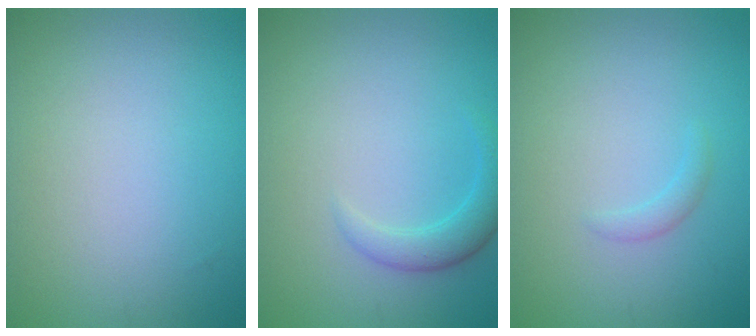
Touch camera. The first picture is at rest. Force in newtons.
{"total": 2.2, "press": 2.2, "slide": 0.2}
{"total": 0.9, "press": 0.9, "slide": 0.2}